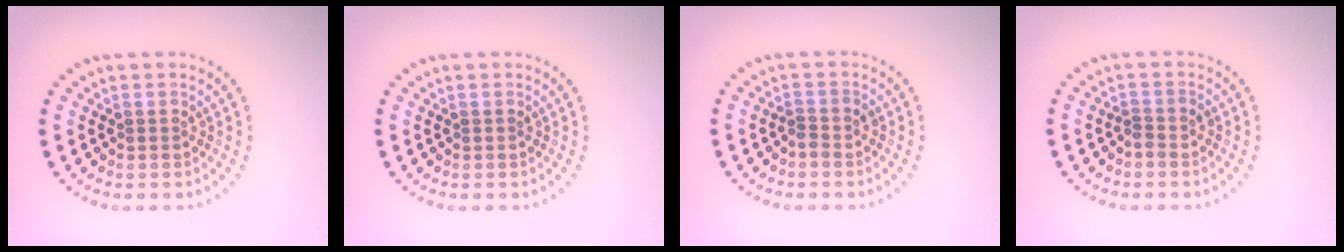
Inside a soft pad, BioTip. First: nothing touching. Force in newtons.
{"total": 0.0}
{"total": 1.0, "press": 0.8, "slide": 0.7}
{"total": 1.0, "press": 0.8, "slide": 0.7}